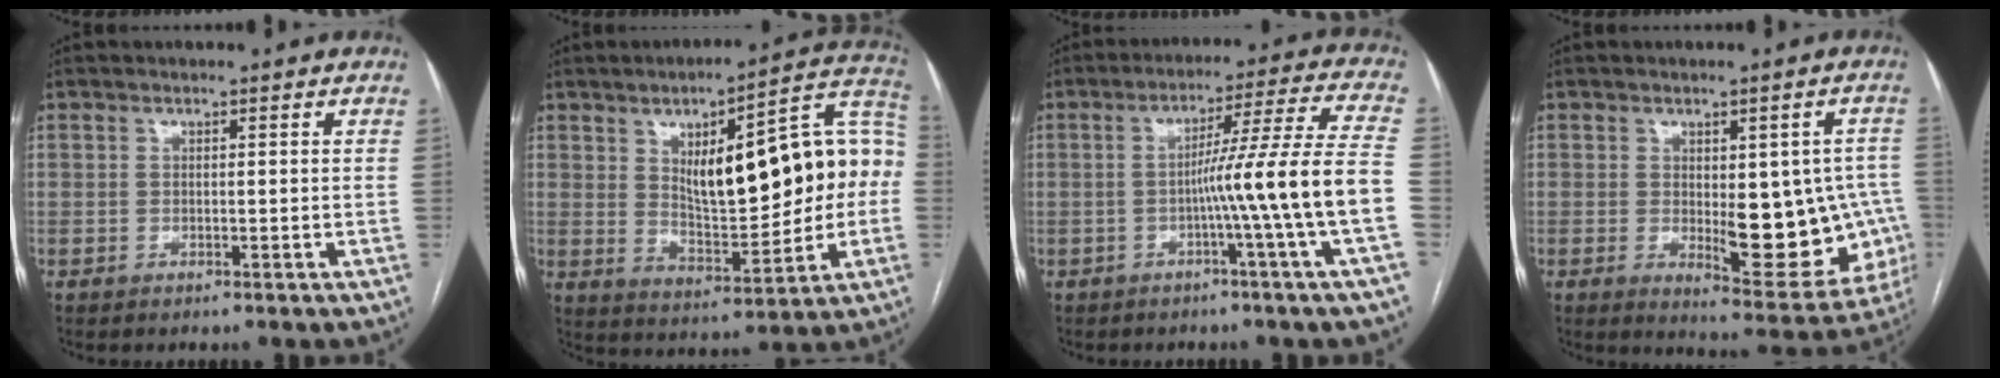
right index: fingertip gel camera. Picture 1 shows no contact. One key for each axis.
{"total": 21.5, "fx": 2.2, "fy": 6.6, "fz": 20.3, "tx": -0.294, "ty": 0.035, "tz": 0.040}
{"total": 13.2, "fx": -3.2, "fy": -3.1, "fz": 12.4, "tx": -0.178, "ty": 0.008, "tz": -0.054}
{"total": 14.3, "fx": -1.5, "fy": 5.7, "fz": 13.1, "tx": -0.144, "ty": 0.000, "tz": -0.002}